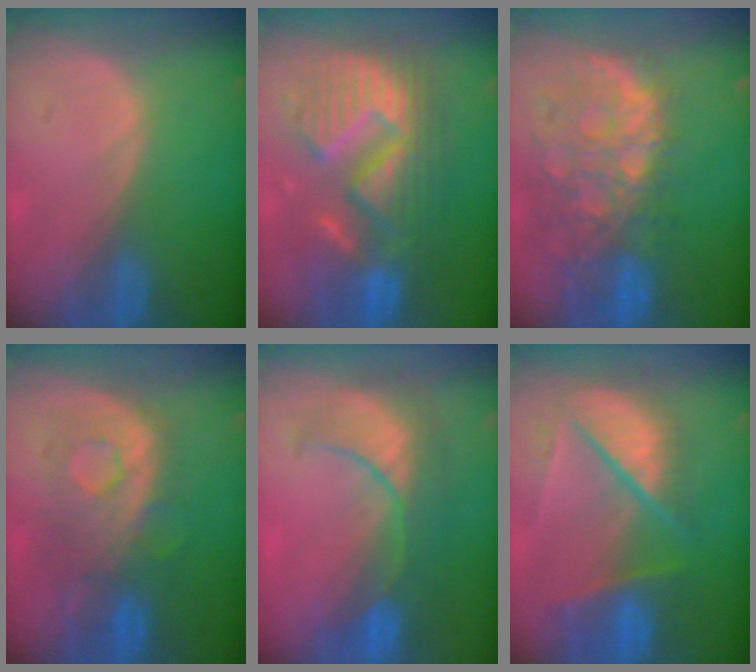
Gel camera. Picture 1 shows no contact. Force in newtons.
{"total": 13.2, "press": 13.2, "slide": 1.3}
{"total": 12.3, "press": 10.2, "slide": 7.0}
{"total": 8.8, "press": 8.5, "slide": 2.2}
{"total": 8.7, "press": 8.5, "slide": 2.1}
{"total": 10.3, "press": 8.6, "slide": 5.5}